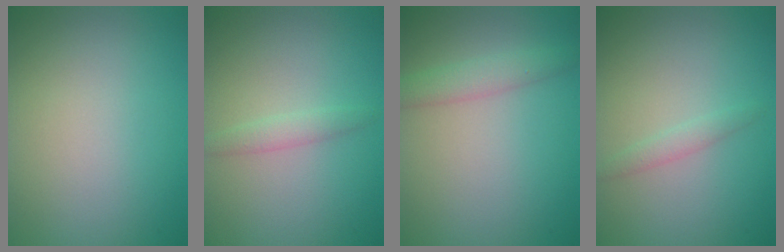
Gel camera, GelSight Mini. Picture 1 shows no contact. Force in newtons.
{"total": 1.4, "press": 1.4, "slide": 0.1}
{"total": 2.2, "press": 2.2, "slide": 0.1}
{"total": 1.1, "press": 1.1, "slide": 0.0}